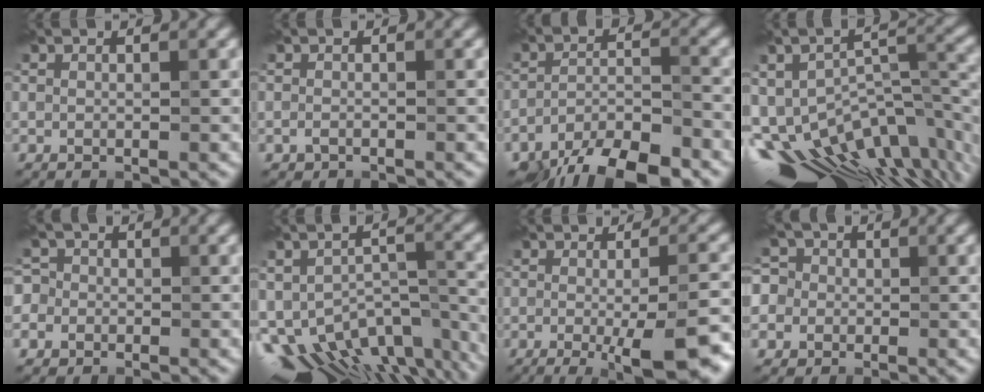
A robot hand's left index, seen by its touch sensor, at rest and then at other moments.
{"total": 0.7, "force": [-0.5, 0.3, 0.3], "torque": [-0.007, -0.002, -0.010]}
{"total": 7.7, "force": [-5.9, 2.6, 4.2], "torque": [-0.063, -0.008, -0.104]}
{"total": 13.2, "force": [-7.5, 5.9, 9.2], "torque": [-0.176, -0.014, -0.099]}
{"total": 4.5, "force": [-1.3, 4.1, 1.2], "torque": [-0.013, 0.018, -0.061]}
{"total": 11.6, "force": [-7.0, 6.1, 6.9], "torque": [-0.125, -0.020, -0.088]}
{"total": 8.9, "force": [-2.8, 2.3, 8.1], "torque": [-0.098, -0.013, -0.031]}
{"total": 7.6, "force": [-0.5, 7.1, 2.9], "torque": [-0.059, 0.030, -0.058]}